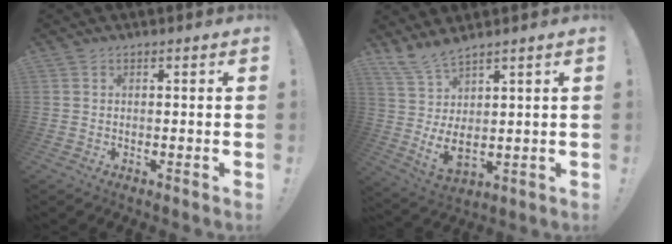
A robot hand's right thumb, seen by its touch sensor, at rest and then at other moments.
{"total": 8.7, "force": [4.3, 2.7, 7.0], "torque": [-0.137, -0.041, 0.087]}